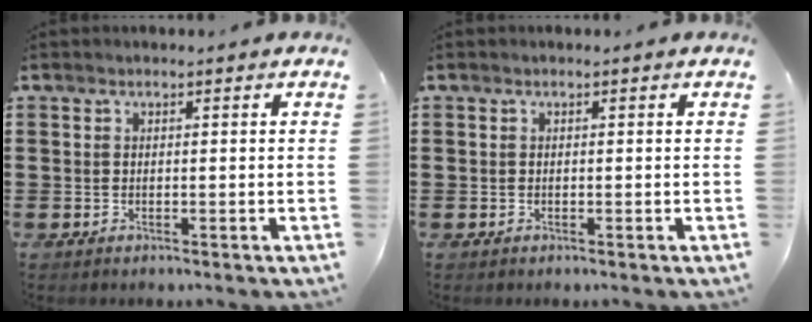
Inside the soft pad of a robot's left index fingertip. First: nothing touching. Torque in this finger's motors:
{"motor_torque": [1.18, 0.96, 0.08, 0.01]}